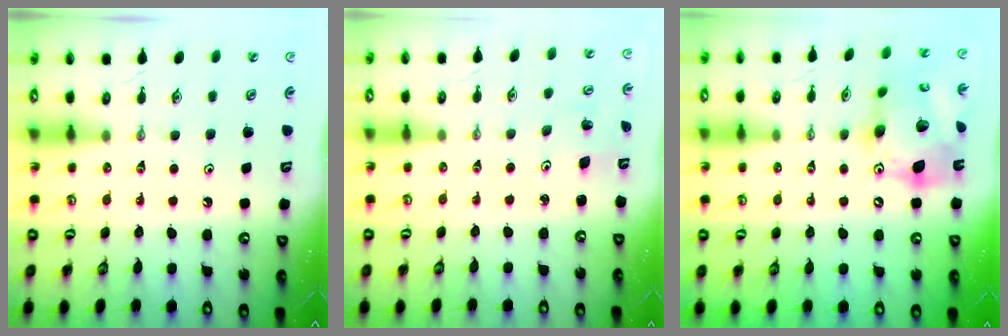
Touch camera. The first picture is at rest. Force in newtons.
{"total": 2.3, "press": 2.3, "slide": 0.2}
{"total": 19.8, "press": 19.6, "slide": 3.1}